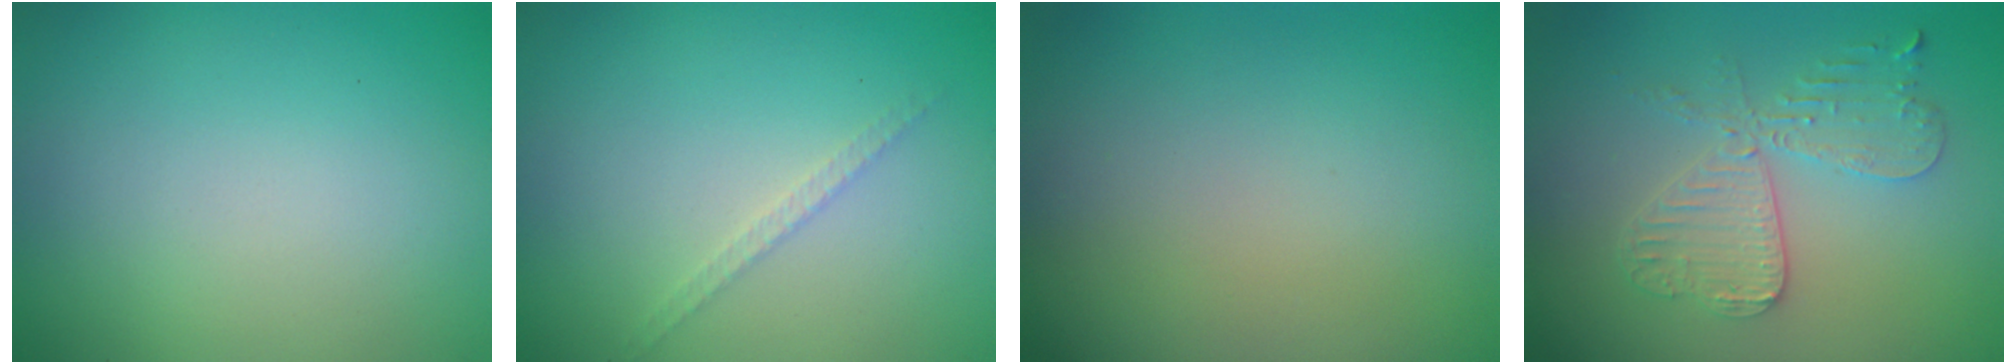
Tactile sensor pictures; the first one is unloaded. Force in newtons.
{"total": 1.1, "press": 1.1, "slide": 0.2}
{"total": 0.0}
{"total": 4.2, "press": 3.6, "slide": 2.1}